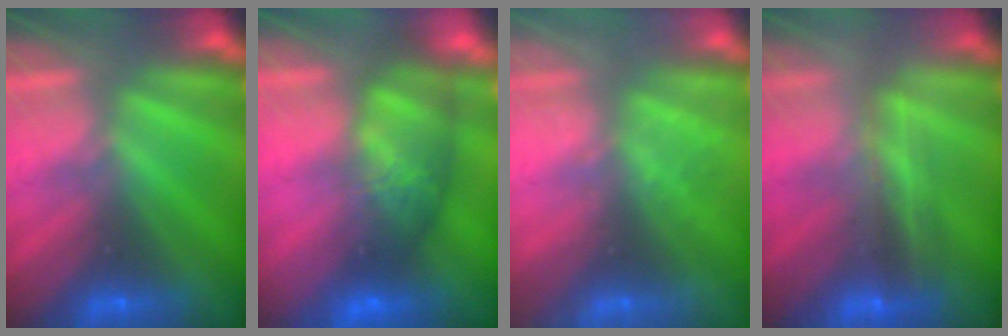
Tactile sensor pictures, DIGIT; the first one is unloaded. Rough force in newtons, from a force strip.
{"total": 7.3}
{"total": 2.3}
{"total": 2.4}